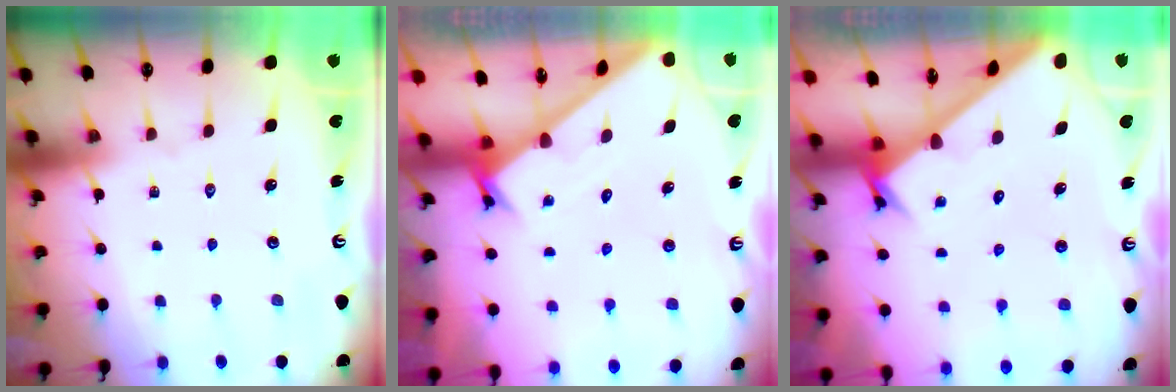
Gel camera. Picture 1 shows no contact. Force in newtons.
{"total": 1.7, "press": 1.7, "slide": 0.1}
{"total": 2.7, "press": 2.7, "slide": 0.3}